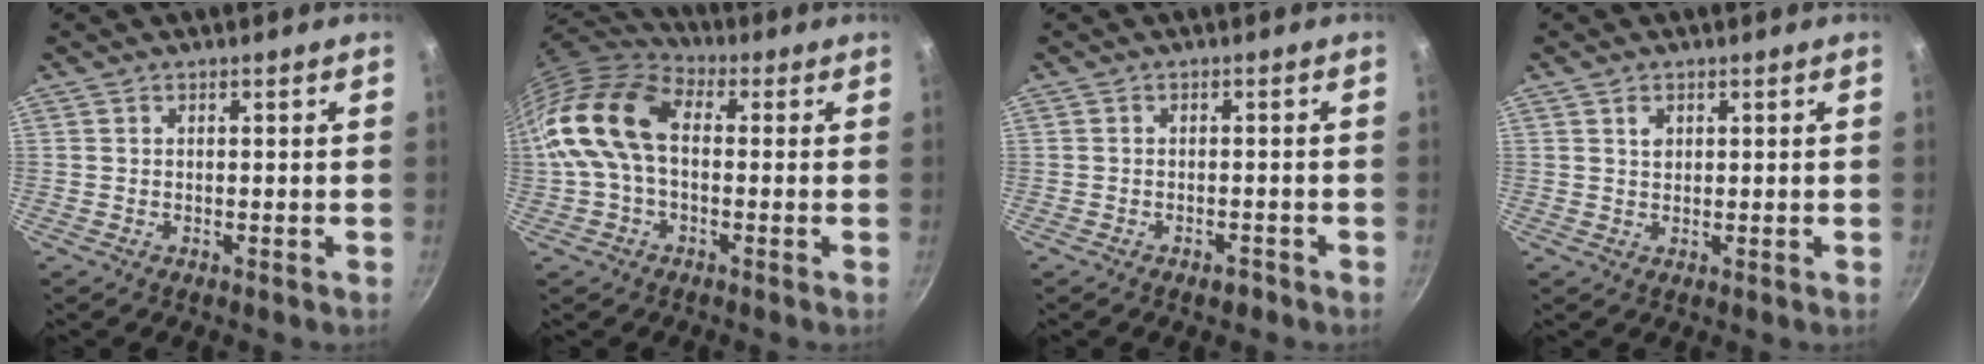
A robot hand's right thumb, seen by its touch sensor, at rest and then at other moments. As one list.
[{"total": 16.1, "force": [0.4, 10.4, 12.3], "torque": [-0.230, 0.035, -0.011]}, {"total": 1.8, "force": [-1.4, 0.8, 0.8], "torque": [-0.008, 0.013, -0.014]}, {"total": 1.9, "force": [0.8, 1.4, 1.0], "torque": [-0.011, -0.001, 0.014]}]